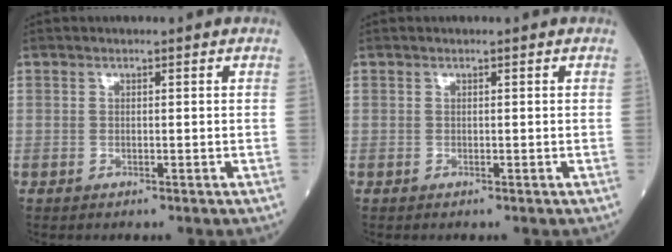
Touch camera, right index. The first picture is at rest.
{"total": 0.0}